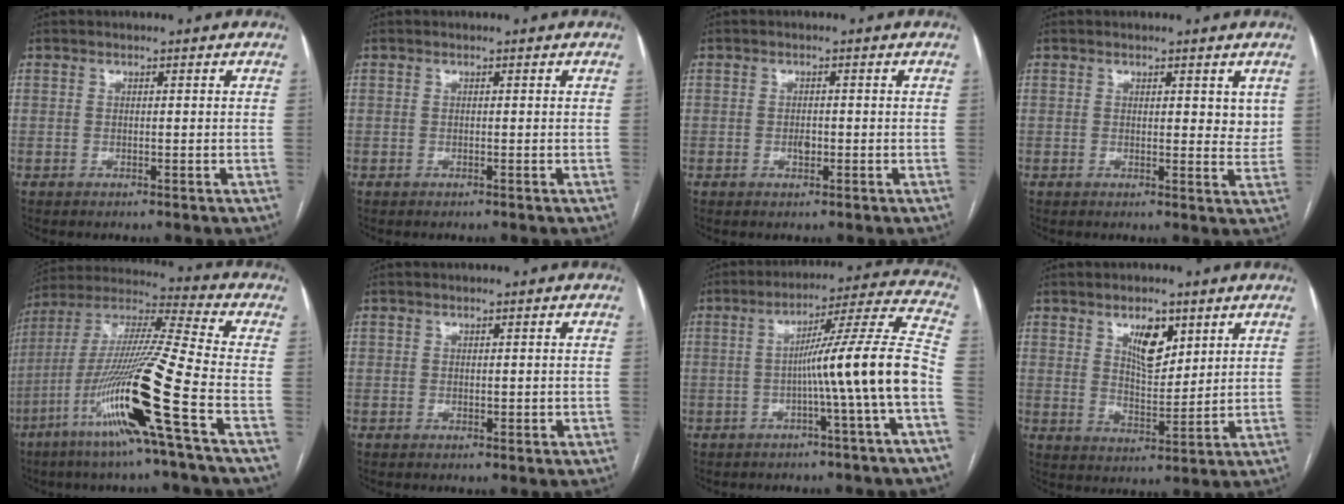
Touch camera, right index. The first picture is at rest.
{"total": 0.0}
{"total": 1.3, "force": [-0.3, 0.8, 1.0], "torque": [-0.018, 0.001, -0.004]}
{"total": 3.4, "force": [1.6, 1.5, 2.6], "torque": [-0.024, -0.011, 0.017]}
{"total": 19.4, "force": [-8.1, -1.6, 17.6], "torque": [-0.362, -0.029, -0.162]}
{"total": 0.9, "force": [0.2, 0.8, 0.5], "torque": [-0.006, 0.001, 0.005]}
{"total": 13.3, "force": [-3.2, -2.3, 12.7], "torque": [-0.177, 0.019, -0.054]}
{"total": 6.7, "force": [3.6, 2.8, 4.9], "torque": [-0.087, -0.002, 0.067]}